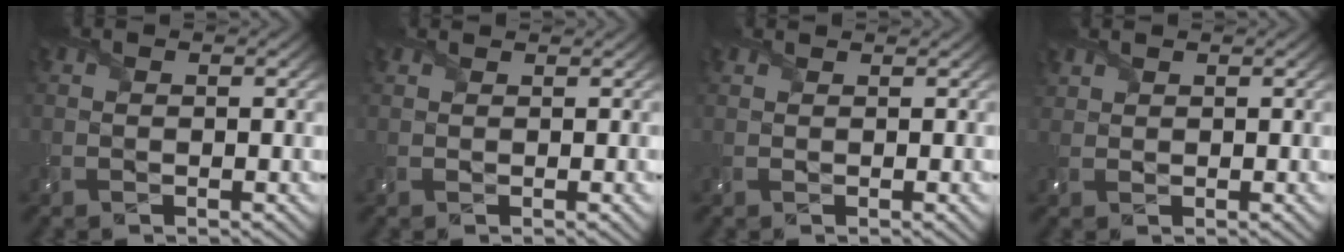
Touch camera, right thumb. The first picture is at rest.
{"total": 1.8, "force": [1.2, 0.4, 1.3], "torque": [-0.029, 0.002, 0.018]}
{"total": 1.9, "force": [1.2, 0.4, 1.3], "torque": [-0.030, 0.003, 0.018]}
{"total": 1.6, "force": [1.4, 0.6, 0.5], "torque": [-0.016, 0.007, 0.034]}